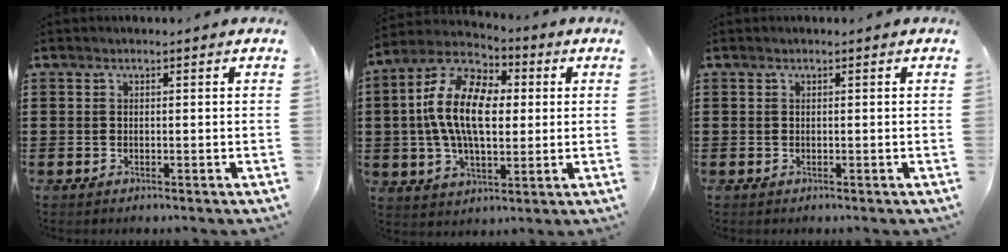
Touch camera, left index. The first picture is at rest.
{"total": 12.9, "force": [1.8, 7.1, 10.7], "torque": [-0.251, -0.005, 0.024]}
{"total": 0.0}